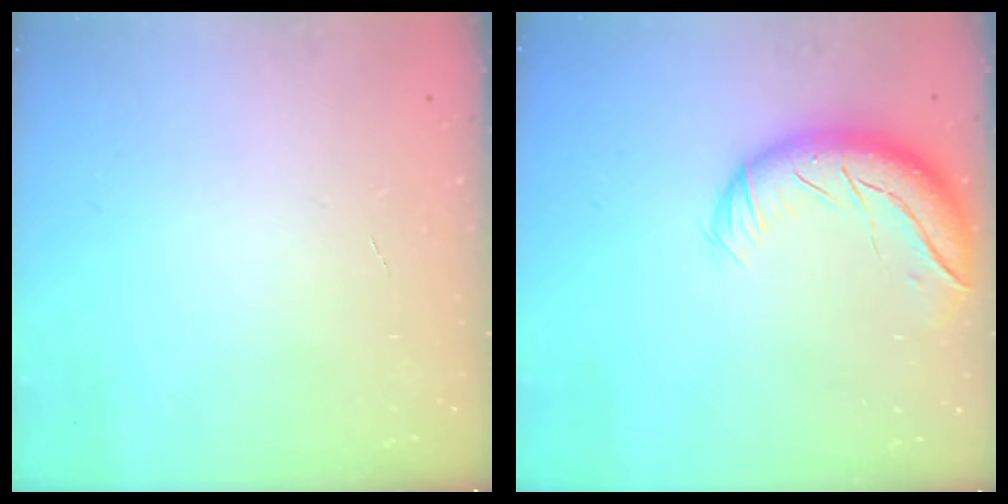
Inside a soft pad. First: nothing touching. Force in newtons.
{"total": 14.0, "press": 13.5, "slide": 3.7}